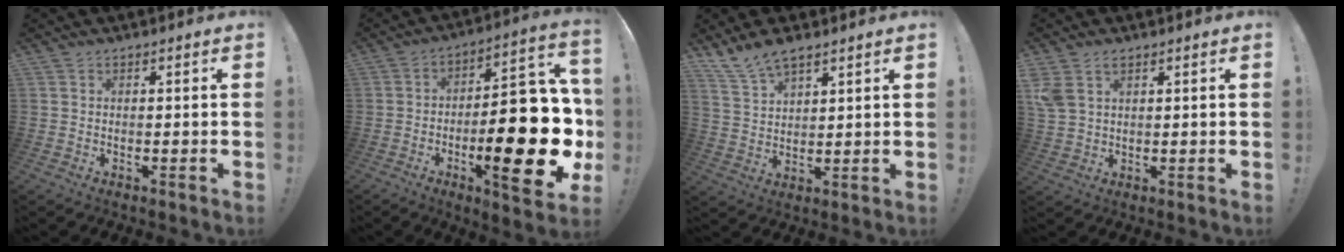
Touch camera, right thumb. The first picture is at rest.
{"total": 26.1, "force": [-6.5, 9.2, 23.5], "torque": [-0.328, 0.035, -0.091]}
{"total": 7.7, "force": [6.1, 2.8, 3.7], "torque": [-0.070, -0.031, 0.117]}
{"total": 5.0, "force": [2.8, 3.0, 2.9], "torque": [-0.049, -0.009, 0.056]}